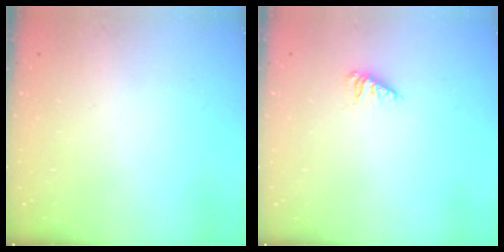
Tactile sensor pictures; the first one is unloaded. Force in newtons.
{"total": 2.4, "press": 2.4, "slide": 0.1}